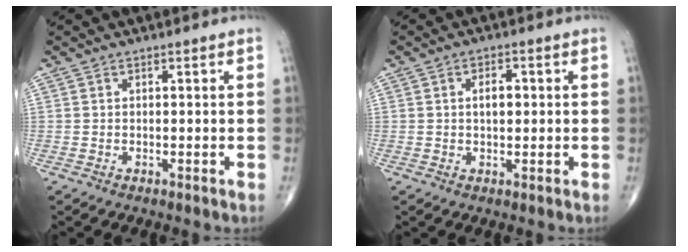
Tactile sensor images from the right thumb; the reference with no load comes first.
{"total": 3.3, "force": [0.4, 1.9, 2.7], "torque": [-0.038, 0.004, 0.005]}